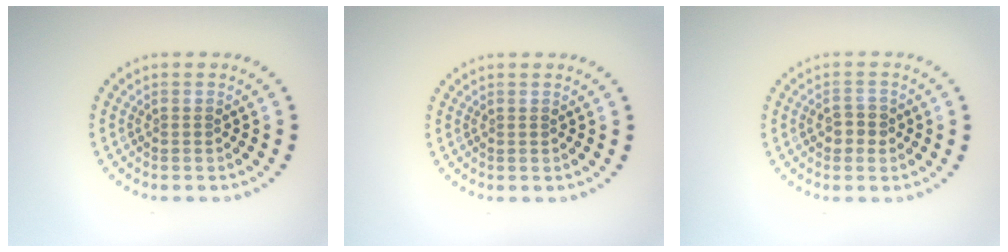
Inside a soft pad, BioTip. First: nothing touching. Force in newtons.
{"total": 0.0}
{"total": 1.9, "press": 1.8, "slide": 0.4}